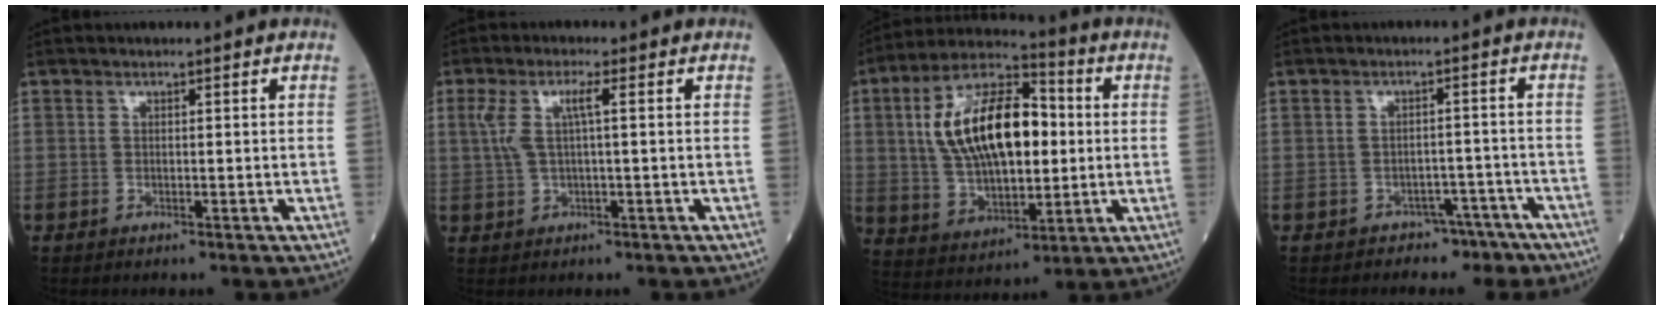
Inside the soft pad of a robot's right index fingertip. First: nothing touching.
{"total": 4.3, "force": [1.0, 0.5, 4.1], "torque": [-0.096, 0.018, 0.025]}
{"total": 17.8, "force": [2.3, 8.2, 15.6], "torque": [-0.299, 0.025, 0.042]}
{"total": 5.1, "force": [-3.8, 3.3, 0.0], "torque": [0.014, 0.024, -0.048]}